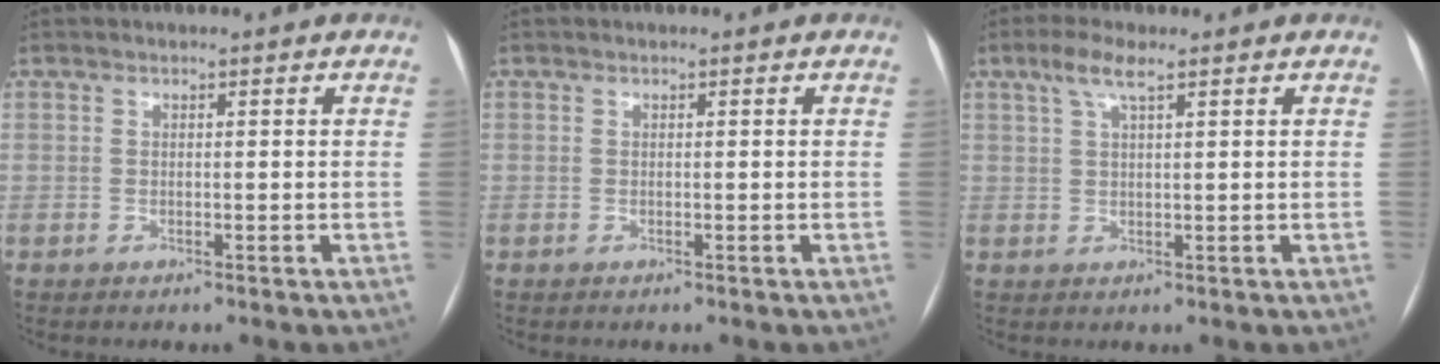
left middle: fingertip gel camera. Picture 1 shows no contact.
{"total": 0.0}
{"total": 3.7, "force": [2.2, 0.4, 2.9], "torque": [-0.064, 0.011, 0.046]}